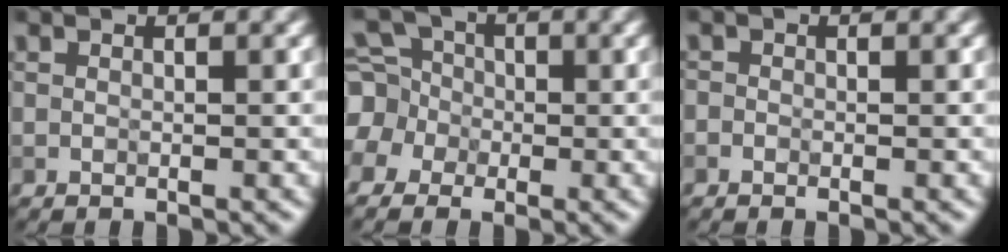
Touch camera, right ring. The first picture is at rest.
{"total": 8.1, "force": [-1.6, 7.3, 3.2], "torque": [-0.079, 0.019, -0.072]}
{"total": 0.6, "force": [-0.3, 0.5, 0.2], "torque": [0.001, -0.005, -0.008]}